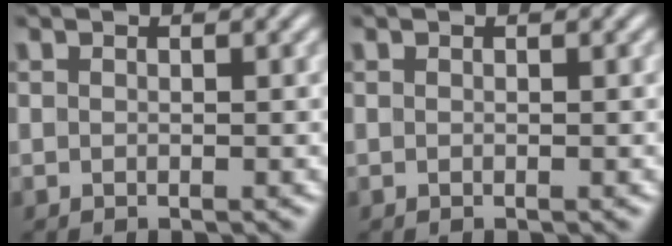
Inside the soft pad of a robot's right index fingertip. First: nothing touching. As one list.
[{"total": 0.0}]